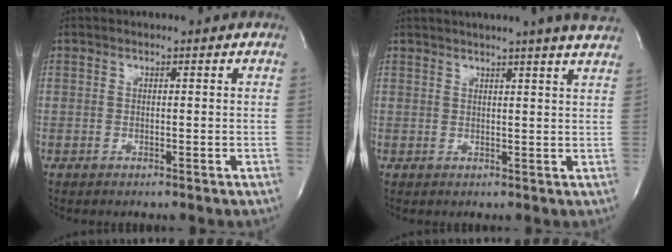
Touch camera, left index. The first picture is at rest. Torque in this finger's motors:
{"motor_torque": [0.58, -0.60, 0.46, 0.07]}